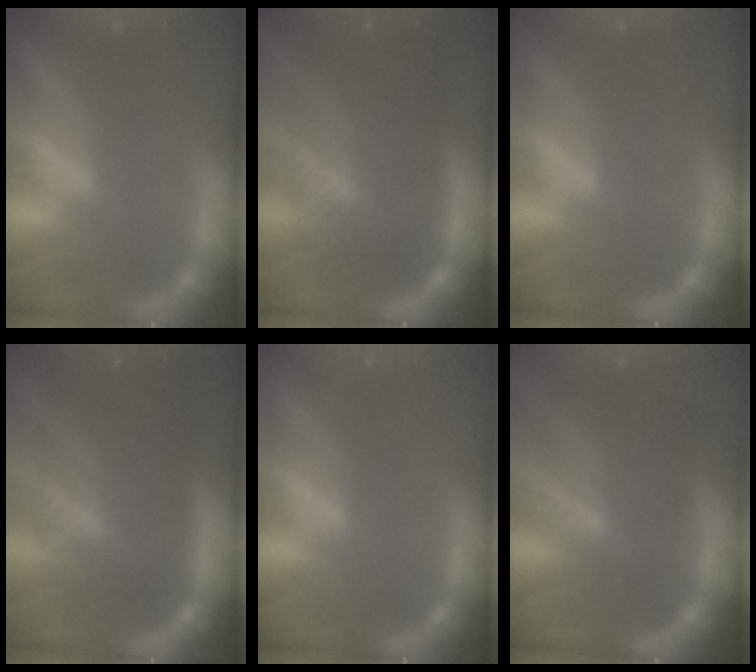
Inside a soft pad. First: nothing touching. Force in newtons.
{"total": 9.6}
{"total": 0.0}
{"total": 9.6}
{"total": 0.0}
{"total": 6.5}